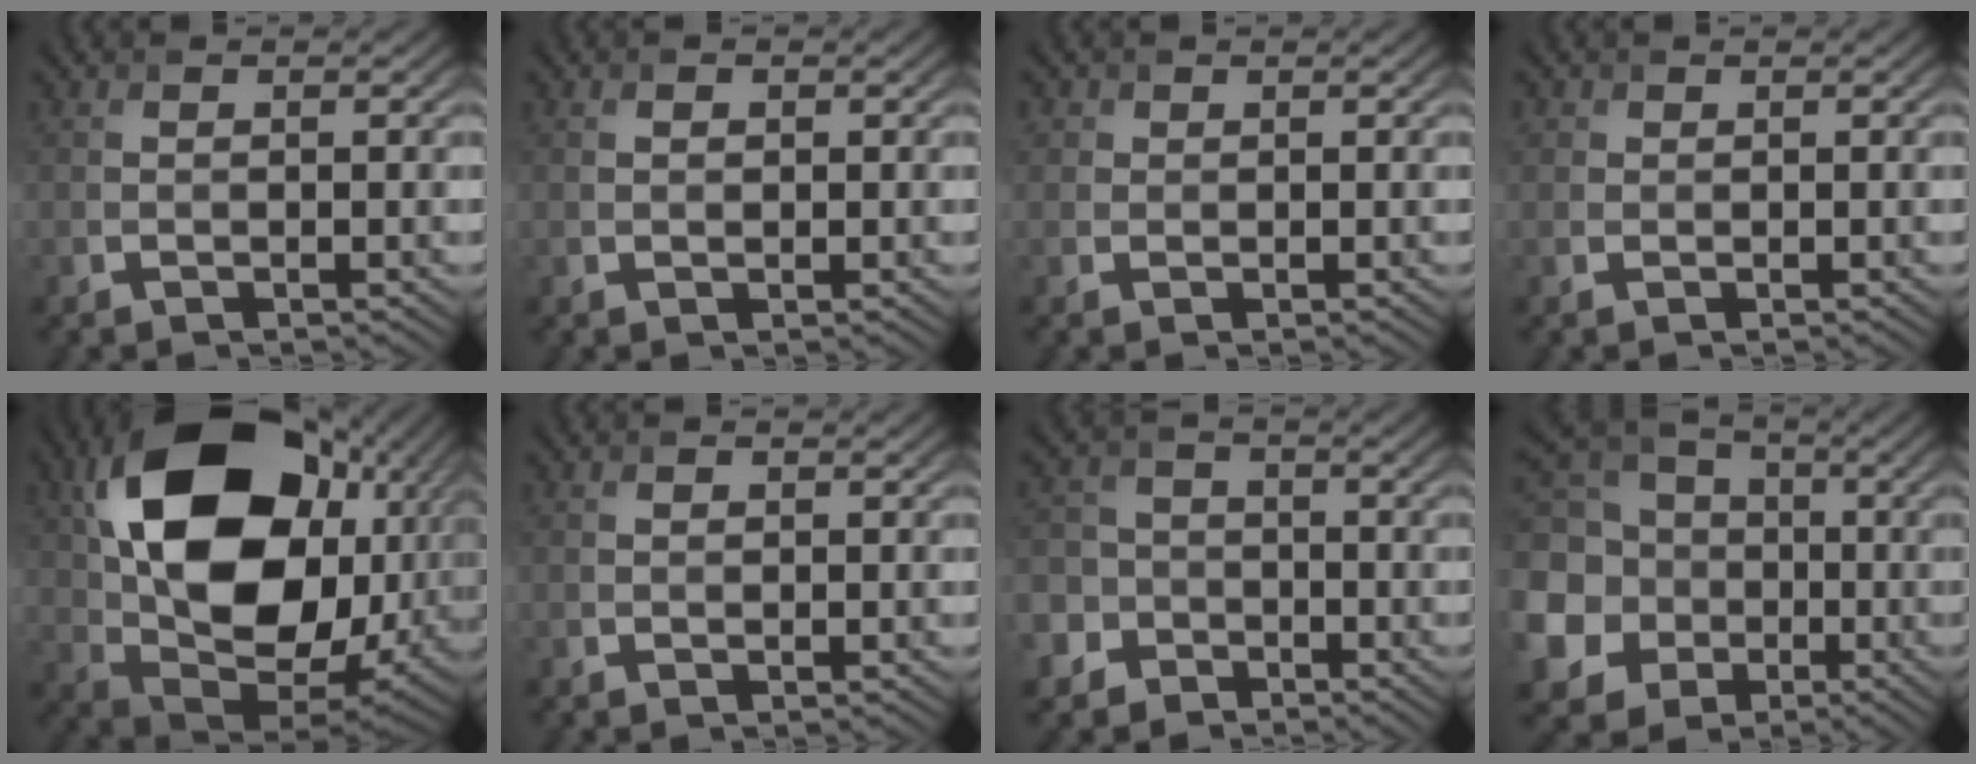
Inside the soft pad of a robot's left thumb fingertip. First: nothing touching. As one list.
[{"total": 1.1, "force": [0.3, 0.7, 0.8], "torque": [-0.013, -0.003, 0.008]}, {"total": 1.4, "force": [0.6, 1.3, 0.3], "torque": [-0.004, -0.004, 0.008]}, {"total": 1.0, "force": [0.5, 0.9, 0.2], "torque": [0.000, -0.002, 0.008]}, {"total": 21.5, "force": [5.4, 14.5, 15.0], "torque": [-0.324, -0.002, 0.110]}, {"total": 0.8, "force": [0.2, 0.5, 0.6], "torque": [-0.011, 0.000, 0.002]}, {"total": 7.8, "force": [-3.9, 6.5, 1.7], "torque": [-0.060, -0.016, -0.100]}, {"total": 18.2, "force": [-2.6, 16.6, 7.1], "torque": [-0.264, -0.017, -0.078]}]